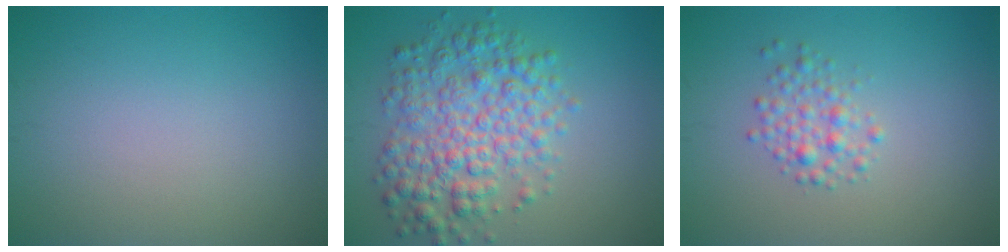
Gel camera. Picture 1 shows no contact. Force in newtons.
{"total": 6.5, "press": 6.5, "slide": 0.0}
{"total": 2.0, "press": 2.0, "slide": 0.1}